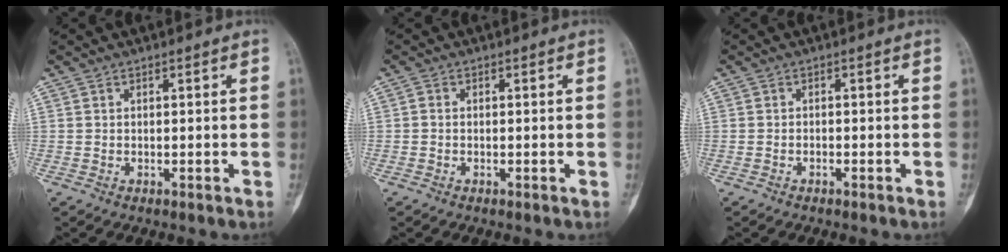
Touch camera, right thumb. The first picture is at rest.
{"total": 0.7, "force": [-0.4, 0.5, 0.4], "torque": [-0.003, 0.002, -0.010]}
{"total": 0.6, "force": [-0.4, 0.2, 0.2], "torque": [-0.004, 0.009, -0.008]}